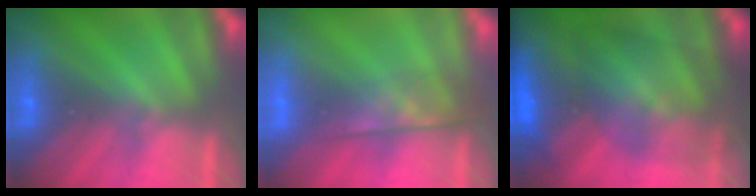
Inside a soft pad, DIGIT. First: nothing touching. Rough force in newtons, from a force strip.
{"total": 3.8}
{"total": 7.4}